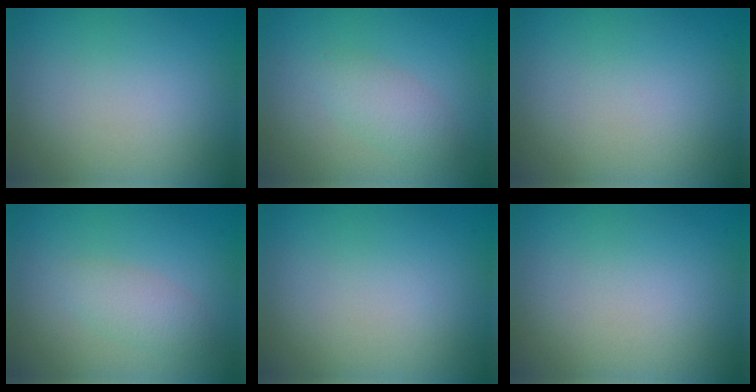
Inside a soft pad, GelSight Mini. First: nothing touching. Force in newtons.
{"total": 2.0, "press": 1.9, "slide": 0.1}
{"total": 0.0}
{"total": 1.8, "press": 1.8, "slide": 0.1}
{"total": 0.0}
{"total": 0.0}